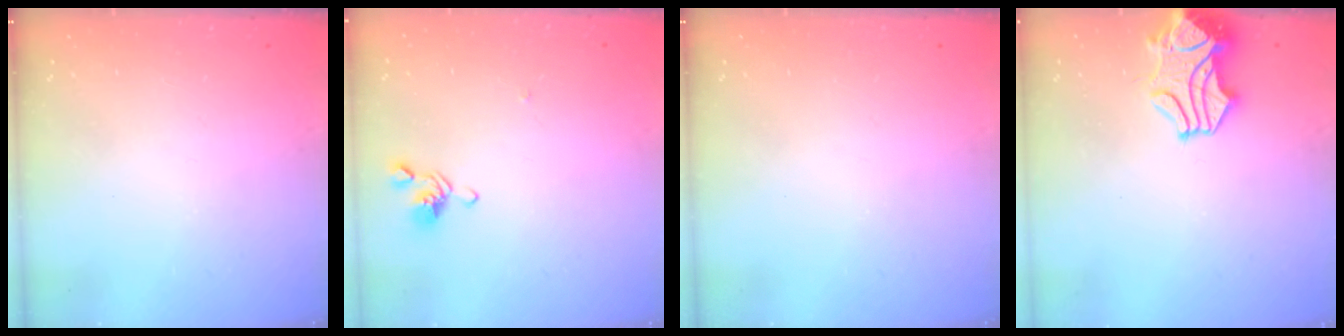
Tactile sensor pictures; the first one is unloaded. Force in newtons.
{"total": 2.7, "press": 2.7, "slide": 0.6}
{"total": 0.0}
{"total": 2.5, "press": 2.0, "slide": 1.4}